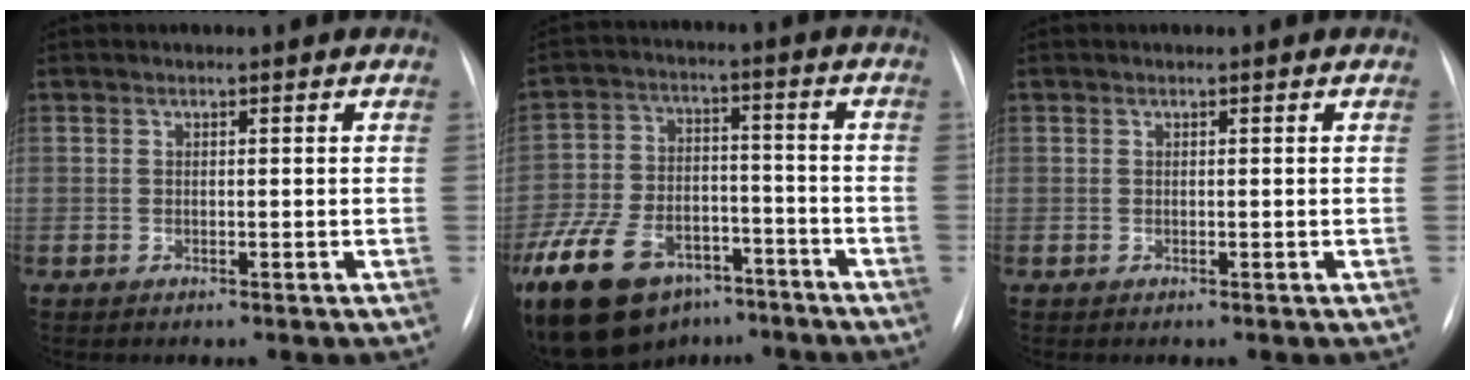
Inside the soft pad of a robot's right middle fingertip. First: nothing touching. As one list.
[{"total": 24.8, "force": [-15.7, 14.0, 13.0], "torque": [-0.332, -0.011, -0.260]}, {"total": 0.0}]